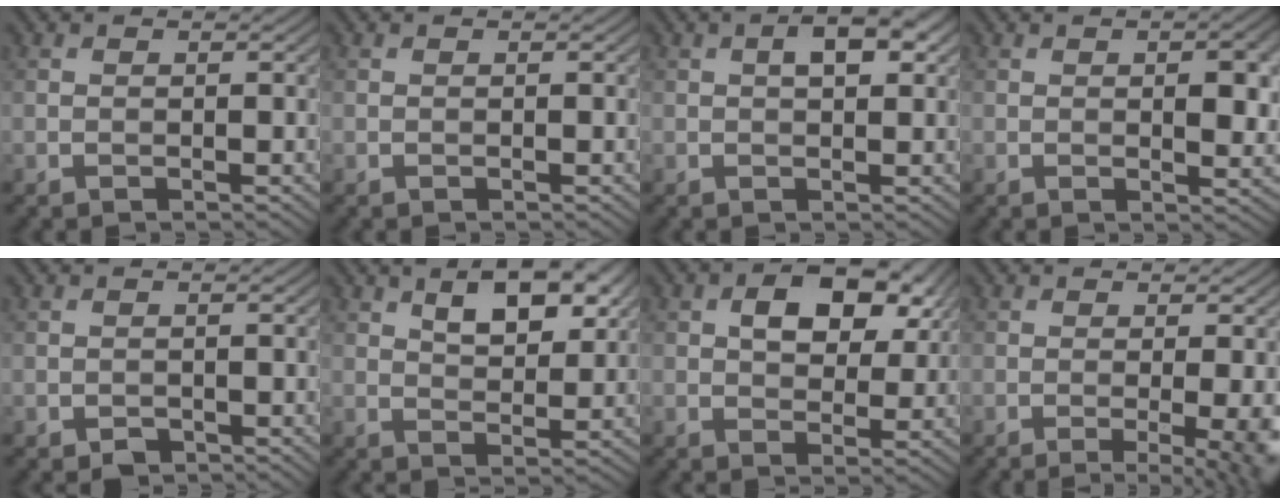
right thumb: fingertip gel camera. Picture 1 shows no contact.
{"total": 0.0}
{"total": 4.2, "force": [1.3, 1.9, 3.5], "torque": [-0.055, 0.007, 0.017]}
{"total": 5.1, "force": [0.6, 2.2, 4.6], "torque": [-0.066, 0.000, 0.013]}
{"total": 1.2, "force": [-0.8, 0.8, 0.5], "torque": [-0.008, -0.004, -0.015]}
{"total": 7.7, "force": [3.8, 3.6, 5.7], "torque": [-0.091, 0.008, 0.064]}
{"total": 8.5, "force": [2.8, 5.2, 6.1], "torque": [-0.096, -0.001, 0.042]}
{"total": 6.0, "force": [-1.3, 1.5, 5.7], "torque": [-0.076, -0.007, -0.012]}